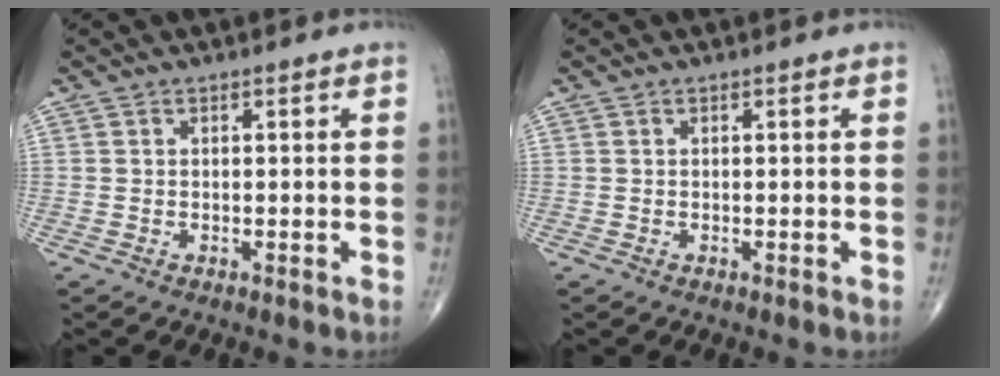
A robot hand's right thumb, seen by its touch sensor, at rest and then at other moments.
{"total": 0.0}